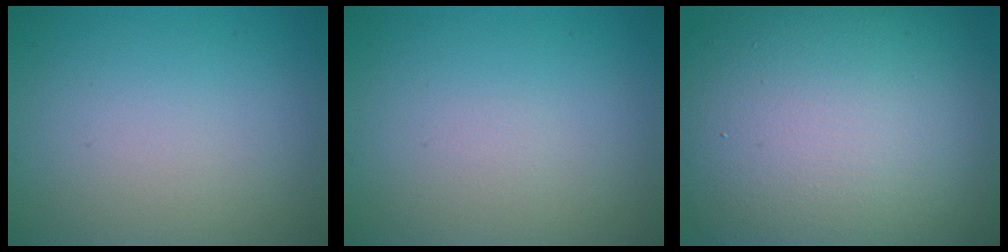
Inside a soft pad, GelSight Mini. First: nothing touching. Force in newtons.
{"total": 0.0}
{"total": 17.3, "press": 17.3, "slide": 1.2}